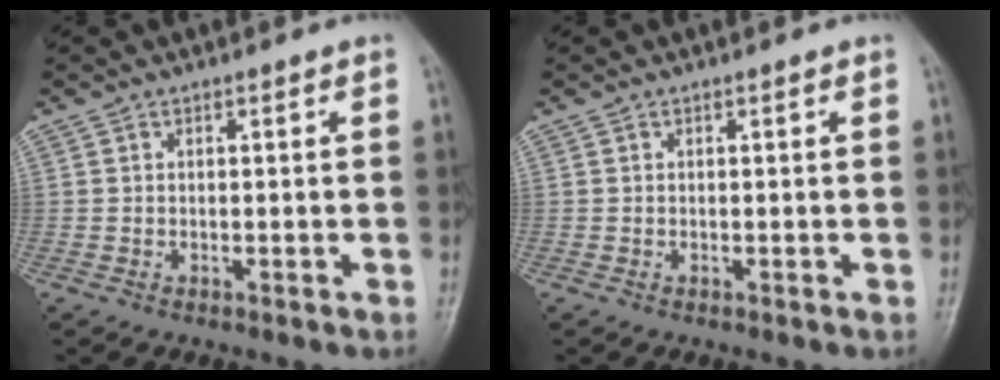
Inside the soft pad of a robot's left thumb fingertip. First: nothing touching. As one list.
[{"total": 0.0}]